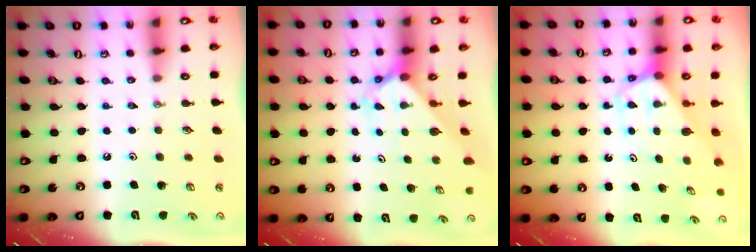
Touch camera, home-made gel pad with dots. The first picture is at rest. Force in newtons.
{"total": 2.4, "press": 2.4, "slide": 0.2}
{"total": 3.7, "press": 3.6, "slide": 0.3}